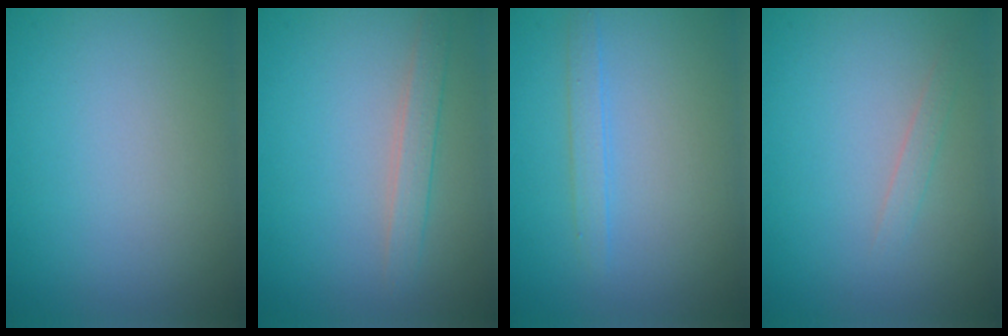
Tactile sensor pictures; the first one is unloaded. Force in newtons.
{"total": 1.8, "press": 1.8, "slide": 0.1}
{"total": 1.4, "press": 1.4, "slide": 0.1}
{"total": 0.8, "press": 0.8, "slide": 0.1}